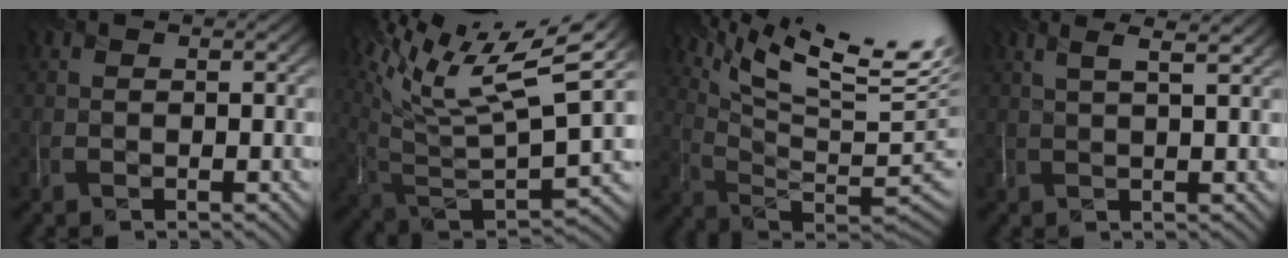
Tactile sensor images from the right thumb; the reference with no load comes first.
{"total": 15.5, "force": [9.7, 4.4, 11.3], "torque": [-0.255, 0.016, 0.174]}
{"total": 17.2, "force": [10.4, 4.9, 12.9], "torque": [-0.215, 0.017, 0.180]}
{"total": 4.2, "force": [2.5, 1.0, 3.2], "torque": [-0.036, 0.016, 0.022]}